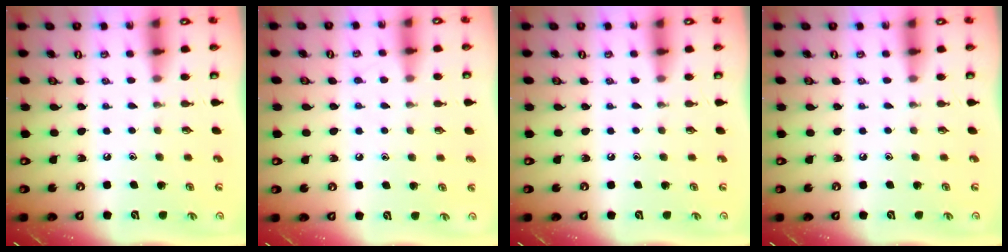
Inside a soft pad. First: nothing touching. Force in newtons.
{"total": 5.4, "press": 5.4, "slide": 0.7}
{"total": 0.0}
{"total": 0.0}